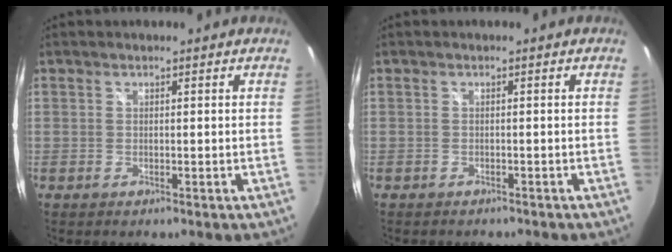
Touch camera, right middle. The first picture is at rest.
{"total": 2.1, "force": [-1.9, 0.8, 0.6], "torque": [-0.015, -0.011, -0.025]}